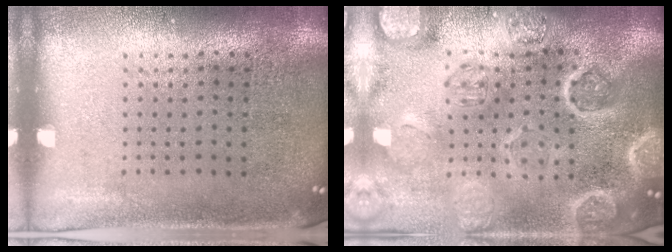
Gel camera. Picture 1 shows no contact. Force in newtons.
{"total": 4.8, "press": 4.2, "slide": 2.2}